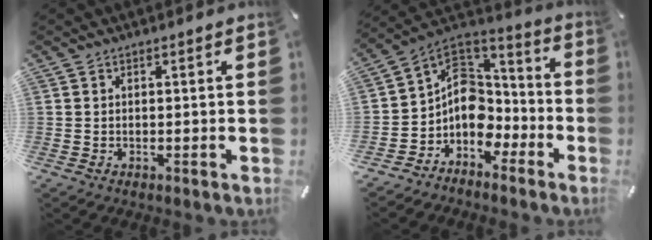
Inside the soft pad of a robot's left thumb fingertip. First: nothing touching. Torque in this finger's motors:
{"motor_torque": [-0.39, 1.82, 0.51, -0.04, 0.07]}